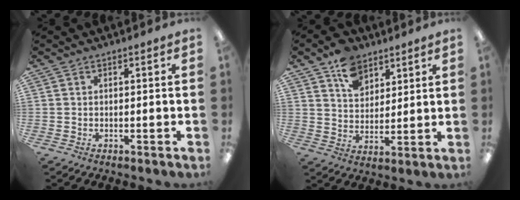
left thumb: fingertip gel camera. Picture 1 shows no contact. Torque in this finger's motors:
{"motor_torque": [1.05, 0.59, 0.61, -0.71, 0.05]}